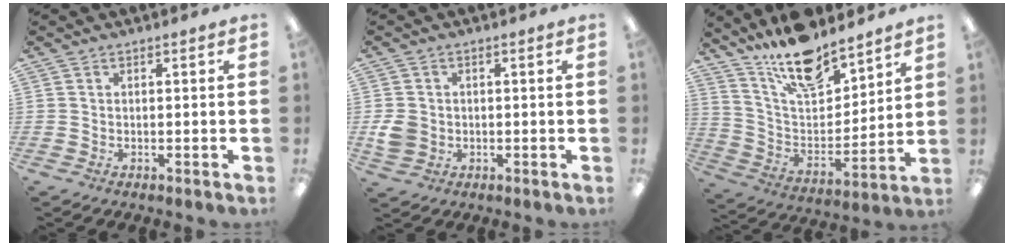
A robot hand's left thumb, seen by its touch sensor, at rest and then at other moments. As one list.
[{"total": 4.3, "force": [-0.4, 3.9, 1.9], "torque": [-0.032, 0.002, -0.007]}, {"total": 16.6, "force": [13.8, 5.6, 7.3], "torque": [-0.142, -0.088, 0.245]}]